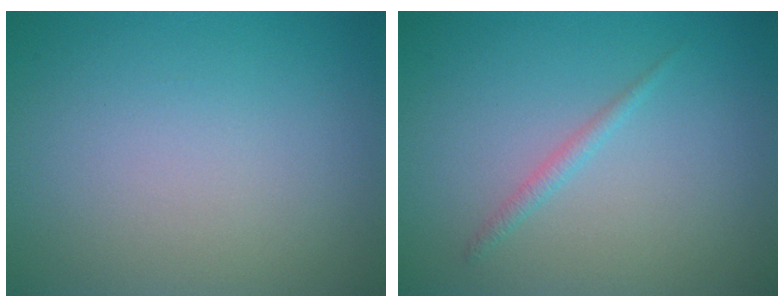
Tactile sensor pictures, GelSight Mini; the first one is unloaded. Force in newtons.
{"total": 1.0, "press": 1.0, "slide": 0.1}